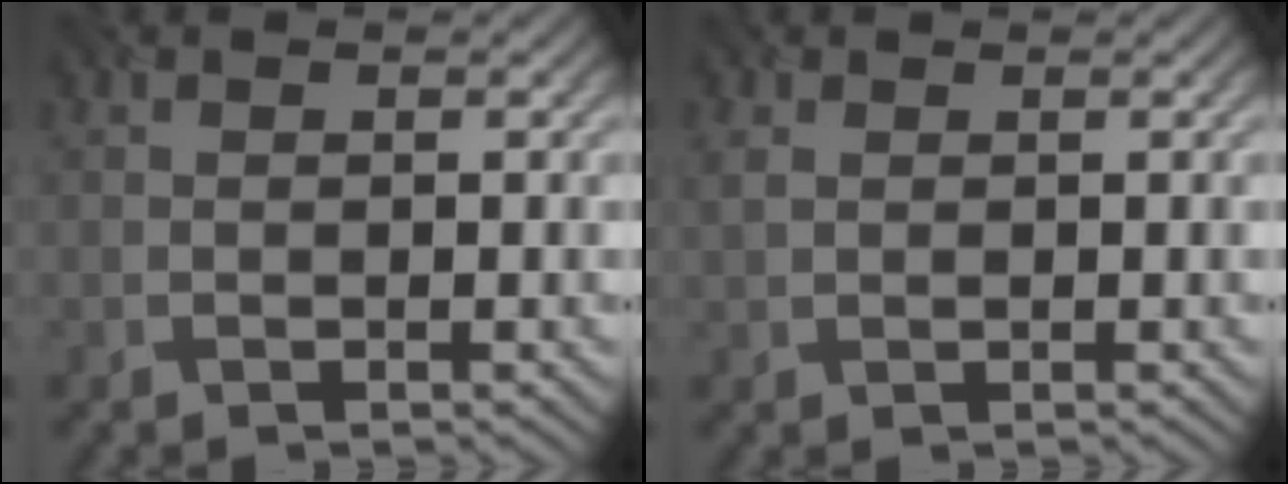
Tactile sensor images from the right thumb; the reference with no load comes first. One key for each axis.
{"total": 1.2, "fx": 0.9, "fy": 0.7, "fz": 0.5, "tx": -0.027, "ty": 0.001, "tz": 0.016}